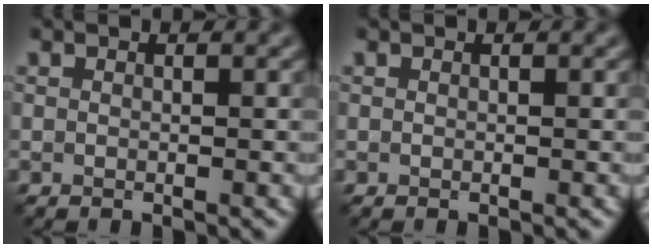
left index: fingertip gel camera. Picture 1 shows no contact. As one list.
[{"total": 0.0}]